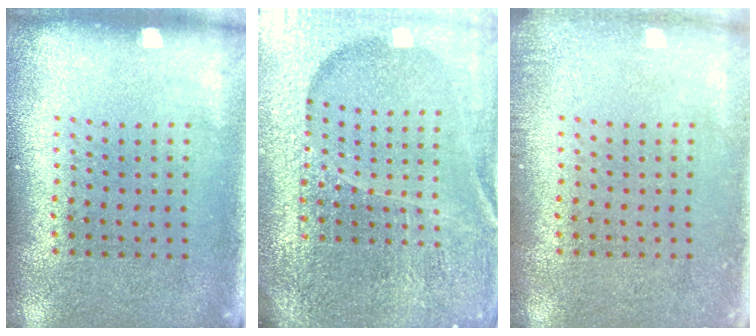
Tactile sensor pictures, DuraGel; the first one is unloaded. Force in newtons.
{"total": 5.8, "press": 5.1, "slide": 2.7}
{"total": 1.1, "press": 1.0, "slide": 0.2}